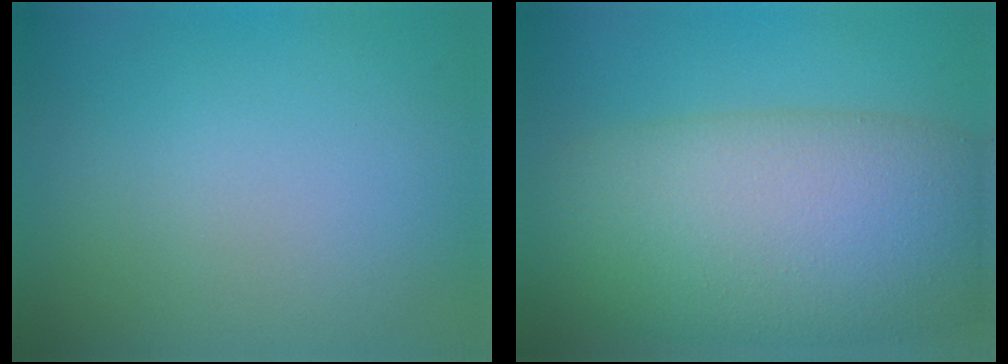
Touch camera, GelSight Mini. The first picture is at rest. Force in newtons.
{"total": 13.6, "press": 13.6, "slide": 0.4}